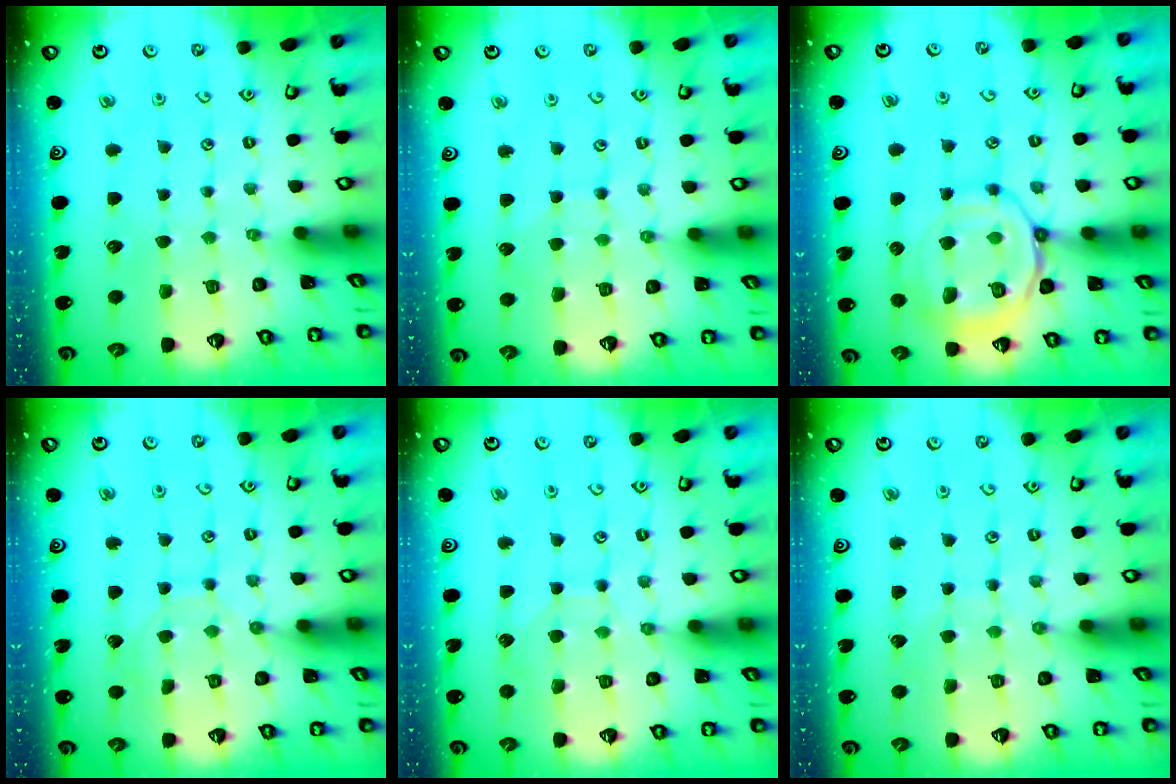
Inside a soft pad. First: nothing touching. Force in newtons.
{"total": 4.1, "press": 4.1, "slide": 0.4}
{"total": 16.1, "press": 16.0, "slide": 1.5}
{"total": 8.5, "press": 8.4, "slide": 0.7}
{"total": 7.0, "press": 7.0, "slide": 0.5}
{"total": 4.4, "press": 4.3, "slide": 0.4}